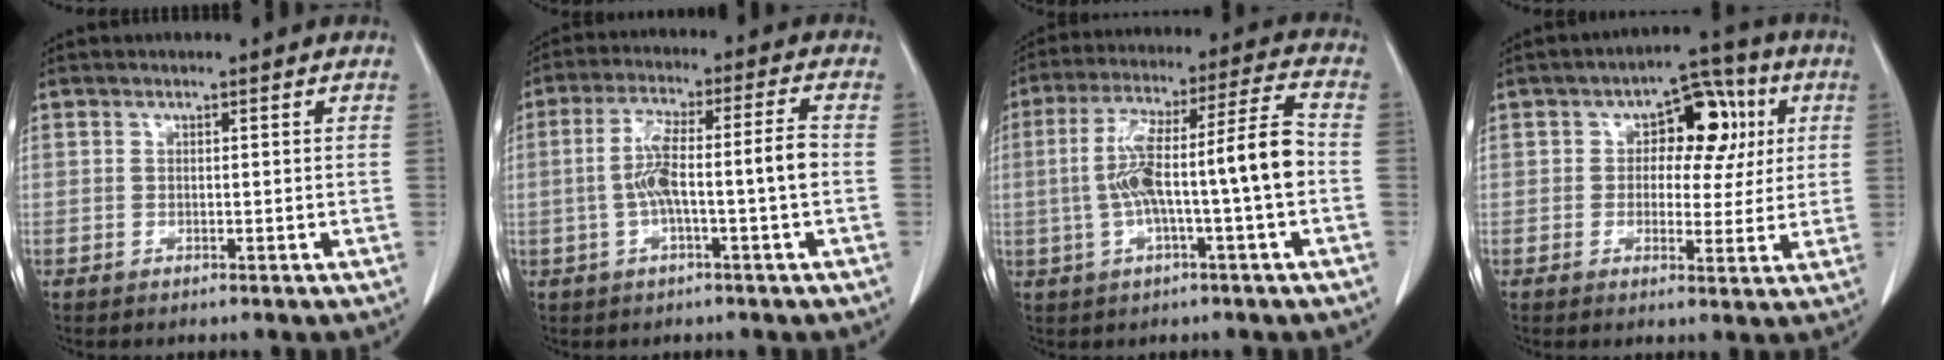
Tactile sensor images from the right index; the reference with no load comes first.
{"total": 8.6, "force": [-1.2, 0.4, 8.5], "torque": [-0.165, 0.024, -0.022]}
{"total": 13.0, "force": [-1.2, 0.8, 13.0], "torque": [-0.234, 0.030, -0.022]}
{"total": 9.3, "force": [2.3, 5.2, 7.4], "torque": [-0.088, 0.031, 0.031]}